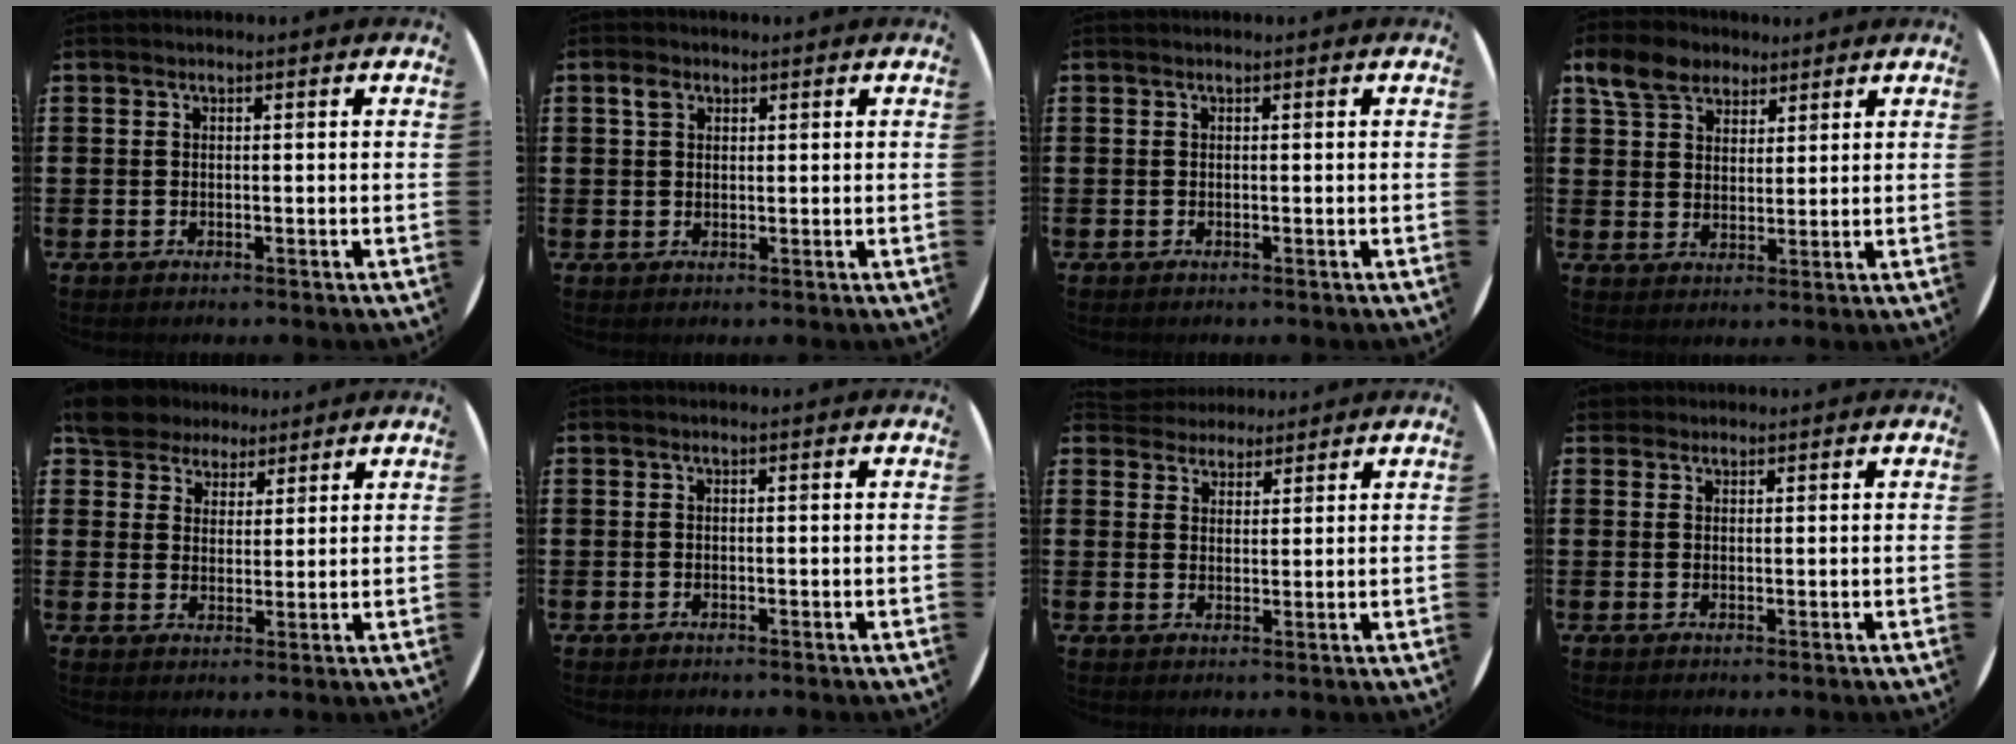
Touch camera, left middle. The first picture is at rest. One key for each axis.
{"total": 1.9, "fx": 1.1, "fy": 1.3, "fz": 0.9, "tx": -0.012, "ty": 0.002, "tz": 0.019}
{"total": 0.0}
{"total": 6.1, "fx": 4.6, "fy": 3.6, "fz": 1.9, "tx": -0.049, "ty": 0.003, "tz": 0.085}
{"total": 6.1, "fx": 5.4, "fy": 2.8, "fz": 0.8, "tx": -0.033, "ty": -0.006, "tz": 0.102}
{"total": 0.0}
{"total": 3.4, "fx": 3.2, "fy": 1.3, "fz": -0.2, "tx": -0.006, "ty": -0.002, "tz": 0.060}
{"total": 1.5, "fx": 1.4, "fy": 0.6, "fz": 0.1, "tx": -0.005, "ty": 0.004, "tz": 0.028}